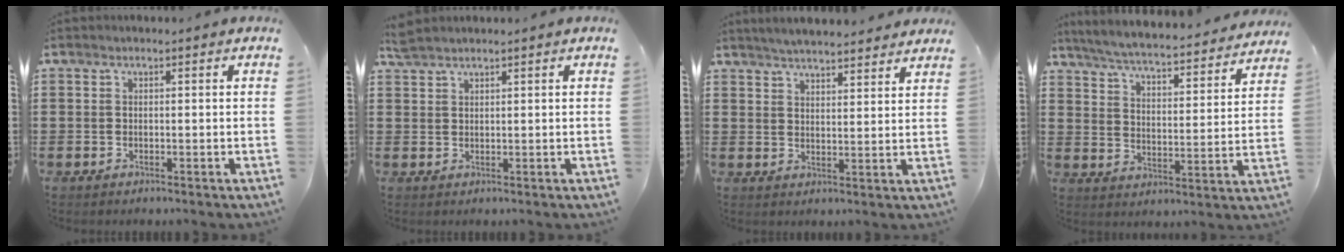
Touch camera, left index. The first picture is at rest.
{"total": 1.9, "force": [1.8, 0.2, 0.7], "torque": [-0.017, 0.001, 0.035]}
{"total": 4.2, "force": [4.1, -0.1, 0.7], "torque": [-0.026, -0.015, 0.075]}
{"total": 5.0, "force": [4.8, -0.4, 1.2], "torque": [-0.048, -0.041, 0.077]}